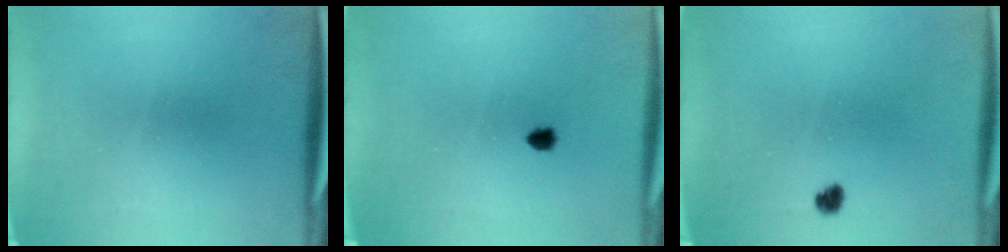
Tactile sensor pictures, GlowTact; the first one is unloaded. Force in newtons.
{"total": 1.1}
{"total": 1.7}